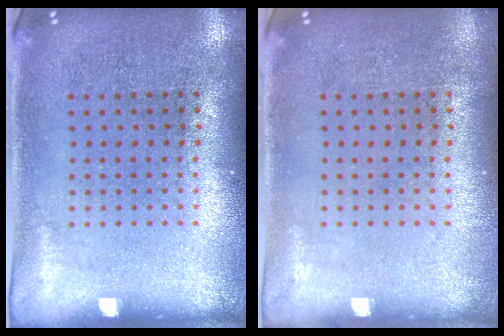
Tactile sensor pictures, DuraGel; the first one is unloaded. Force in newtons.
{"total": 0.0}